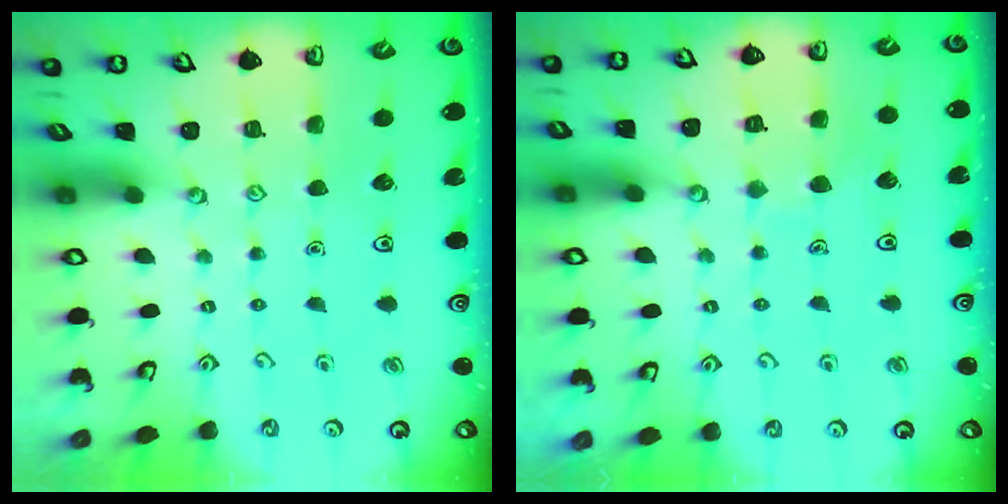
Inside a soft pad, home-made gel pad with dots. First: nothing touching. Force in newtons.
{"total": 6.3, "press": 6.3, "slide": 0.5}